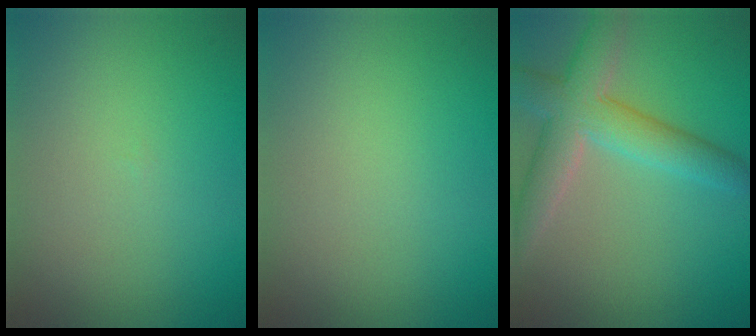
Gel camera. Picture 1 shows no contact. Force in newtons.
{"total": 0.0}
{"total": 6.0, "press": 6.0, "slide": 0.4}